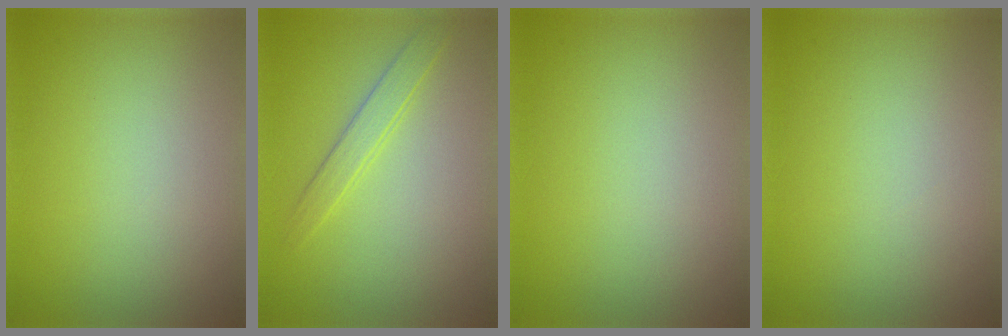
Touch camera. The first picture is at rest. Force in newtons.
{"total": 1.8, "press": 1.8, "slide": 0.0}
{"total": 0.0}
{"total": 0.0}